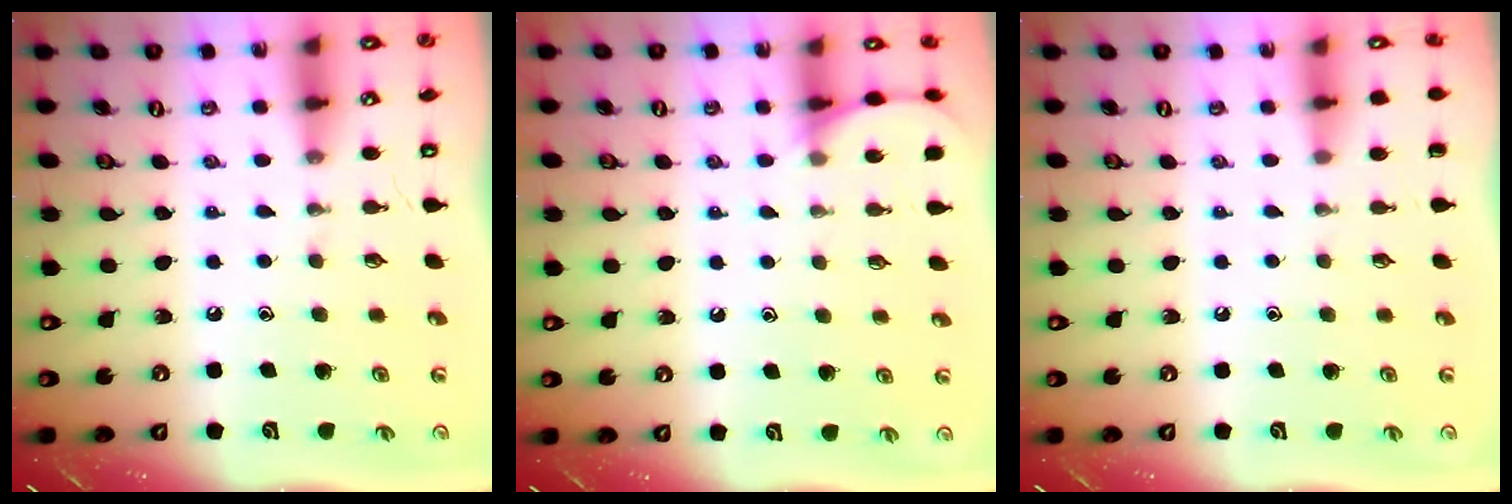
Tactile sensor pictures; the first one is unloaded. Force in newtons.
{"total": 5.4, "press": 5.4, "slide": 0.7}
{"total": 0.0}